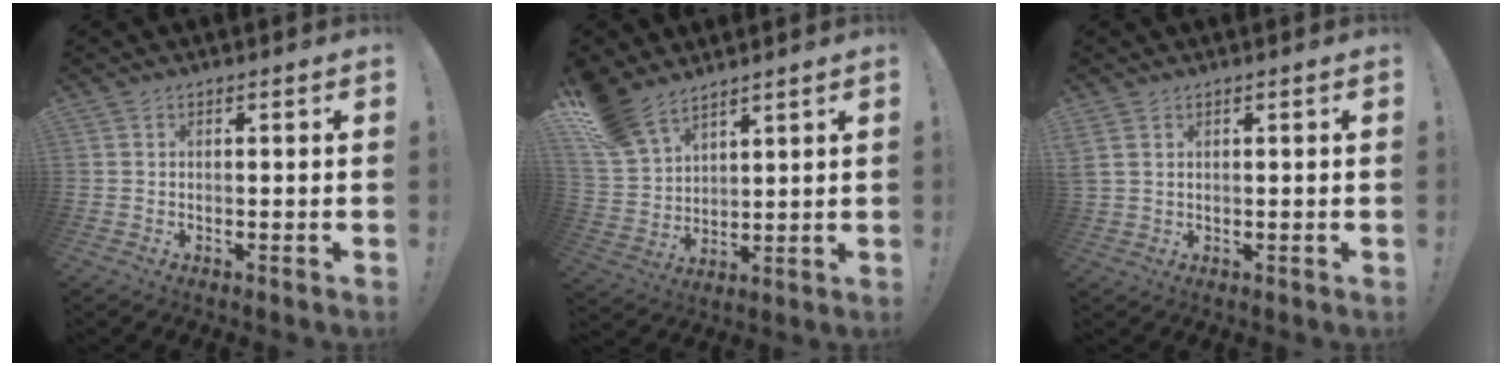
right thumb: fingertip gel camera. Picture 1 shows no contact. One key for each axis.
{"total": 11.9, "fx": 9.3, "fy": 6.2, "fz": 4.2, "tx": -0.085, "ty": -0.060, "tz": 0.183}
{"total": 2.9, "fx": 1.4, "fy": 1.7, "fz": 1.7, "tx": -0.041, "ty": 0.002, "tz": 0.031}